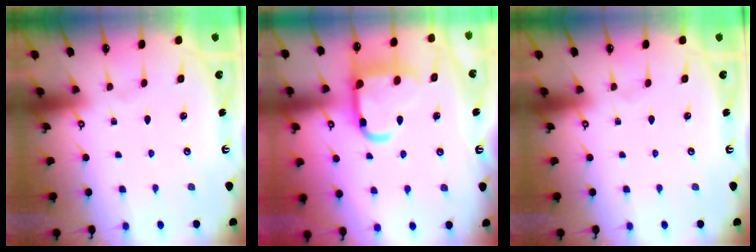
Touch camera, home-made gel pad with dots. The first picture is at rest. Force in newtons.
{"total": 16.3, "press": 16.2, "slide": 1.4}
{"total": 0.0}